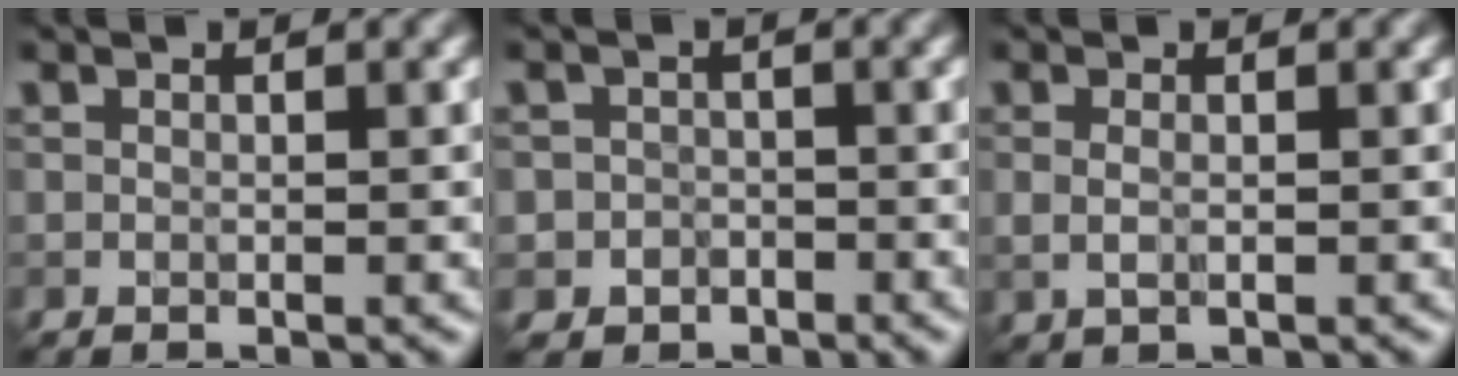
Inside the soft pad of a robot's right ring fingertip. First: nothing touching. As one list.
[{"total": 2.1, "force": [-1.0, 1.9, 0.1], "torque": [0.016, 0.007, -0.021]}, {"total": 1.1, "force": [0.1, 0.5, 1.0], "torque": [-0.024, -0.002, 0.002]}]